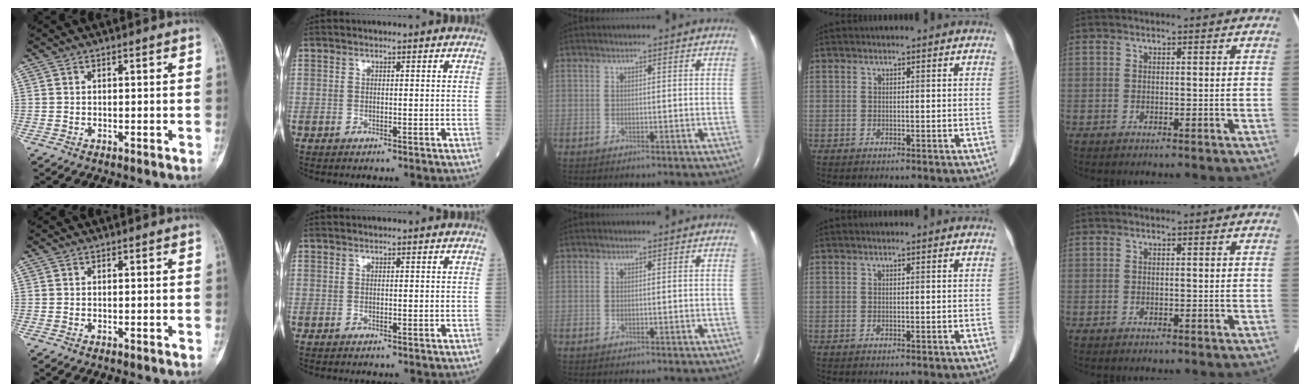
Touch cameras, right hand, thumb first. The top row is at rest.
{}